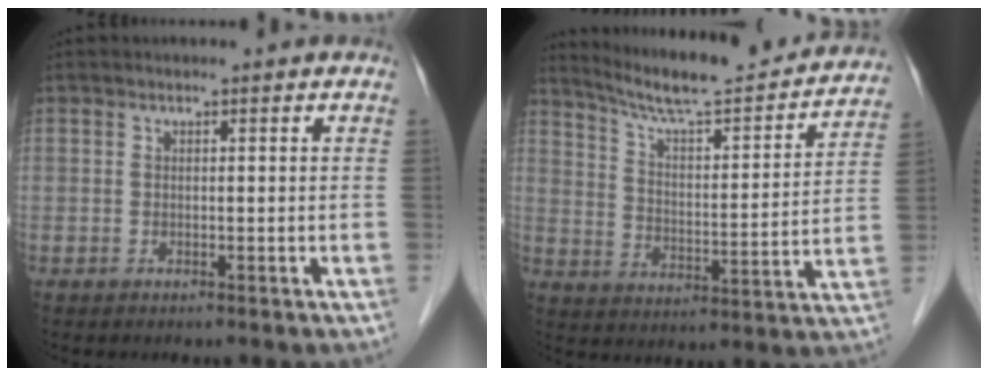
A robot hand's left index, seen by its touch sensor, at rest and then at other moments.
{"total": 20.4, "force": [18.7, 1.7, 7.9], "torque": [-0.125, -0.018, 0.263]}